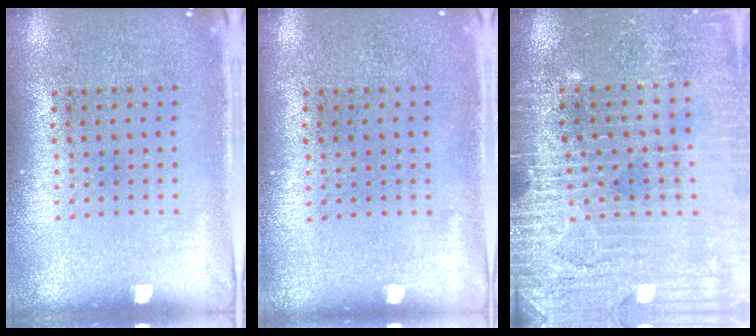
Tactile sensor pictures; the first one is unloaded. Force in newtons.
{"total": 0.0}
{"total": 3.2, "press": 3.2, "slide": 0.3}